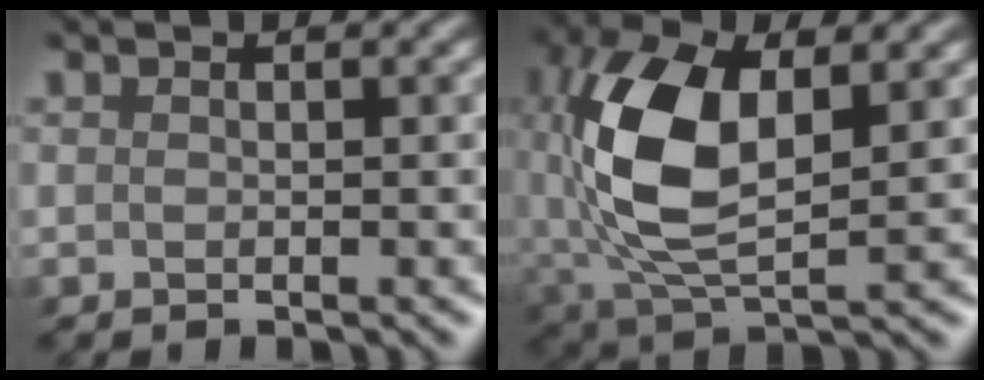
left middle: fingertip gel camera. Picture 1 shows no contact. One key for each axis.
{"total": 9.9, "fx": 0.9, "fy": 5.0, "fz": 8.5, "tx": -0.205, "ty": 0.005, "tz": 0.013}